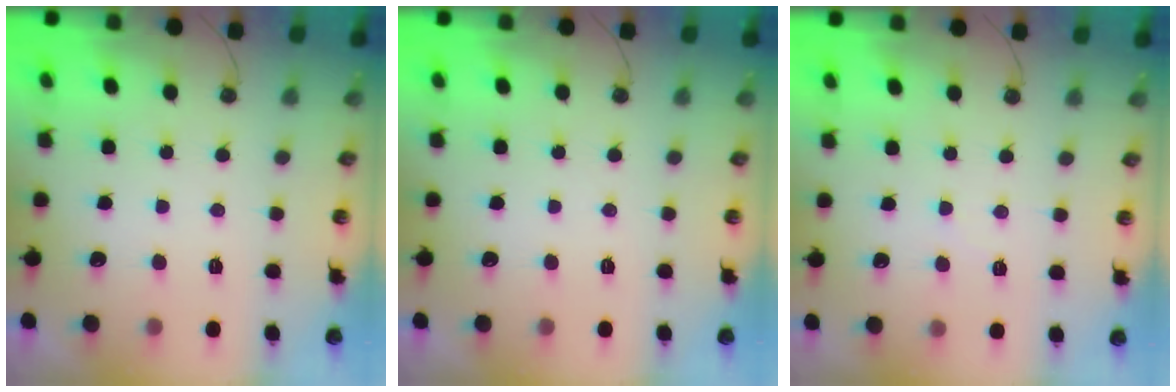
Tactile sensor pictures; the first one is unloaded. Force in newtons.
{"total": 0.0}
{"total": 2.4, "press": 2.4, "slide": 0.4}